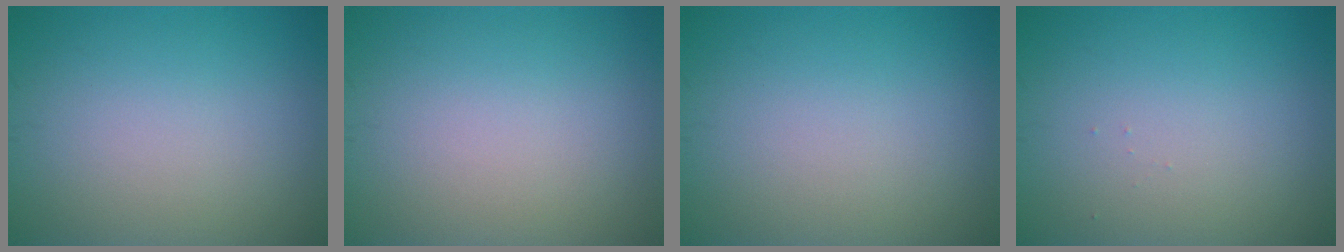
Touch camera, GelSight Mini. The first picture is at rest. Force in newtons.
{"total": 0.0}
{"total": 0.0}
{"total": 0.0}